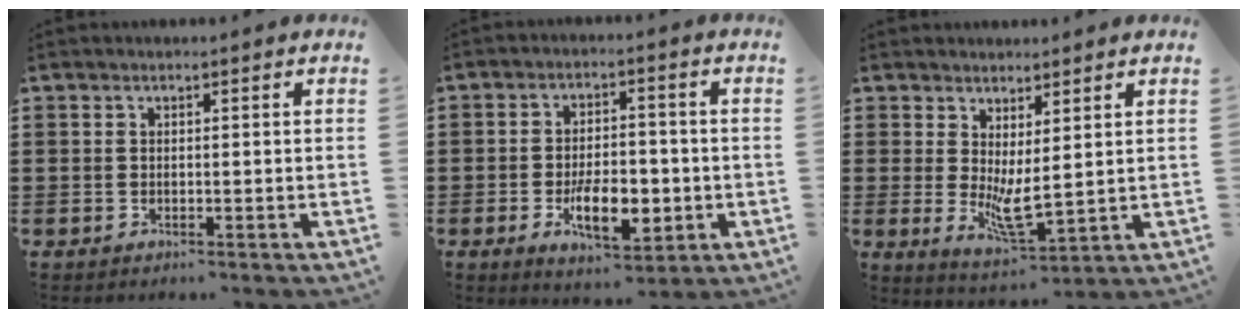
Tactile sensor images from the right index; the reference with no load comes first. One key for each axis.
{"total": 8.5, "fx": -2.5, "fy": 4.3, "fz": 6.9, "tx": -0.118, "ty": -0.003, "tz": -0.046}
{"total": 5.0, "fx": 1.2, "fy": 1.6, "fz": 4.5, "tx": -0.085, "ty": -0.019, "tz": 0.024}